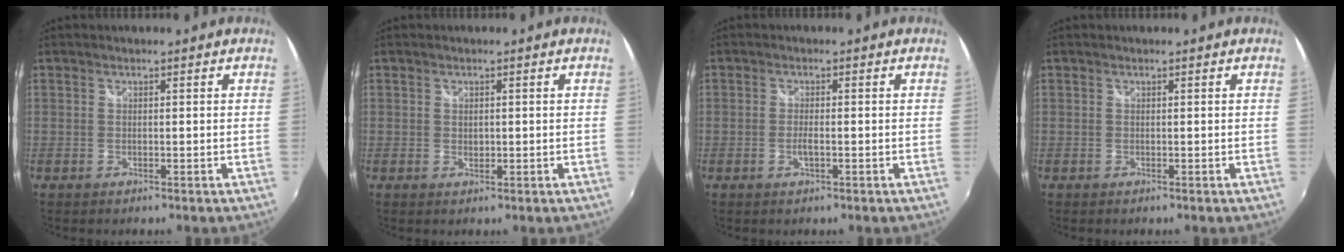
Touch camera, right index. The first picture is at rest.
{"total": 1.3, "force": [0.1, 1.0, 0.8], "torque": [-0.011, -0.001, 0.002]}
{"total": 2.1, "force": [-0.7, 0.6, 1.9], "torque": [-0.037, -0.003, -0.012]}
{"total": 0.0}